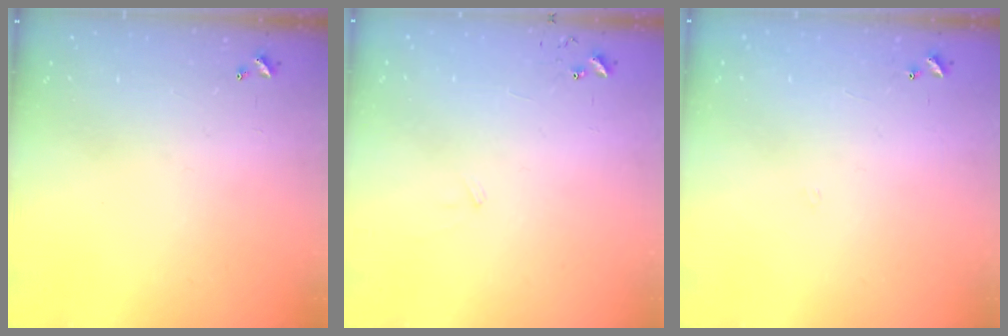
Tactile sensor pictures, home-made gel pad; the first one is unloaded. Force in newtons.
{"total": 5.8, "press": 5.8, "slide": 0.5}
{"total": 3.8, "press": 3.8, "slide": 0.5}